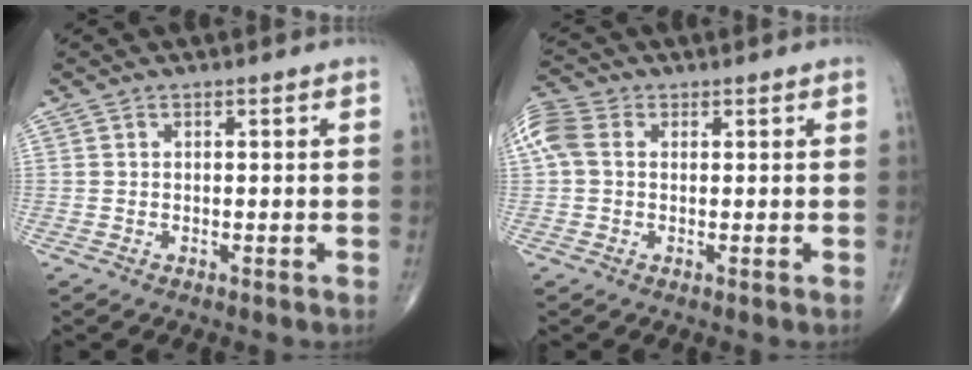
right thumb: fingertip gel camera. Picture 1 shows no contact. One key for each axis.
{"total": 6.5, "fx": 1.0, "fy": 4.8, "fz": 4.3, "tx": -0.113, "ty": 0.025, "tz": 0.017}